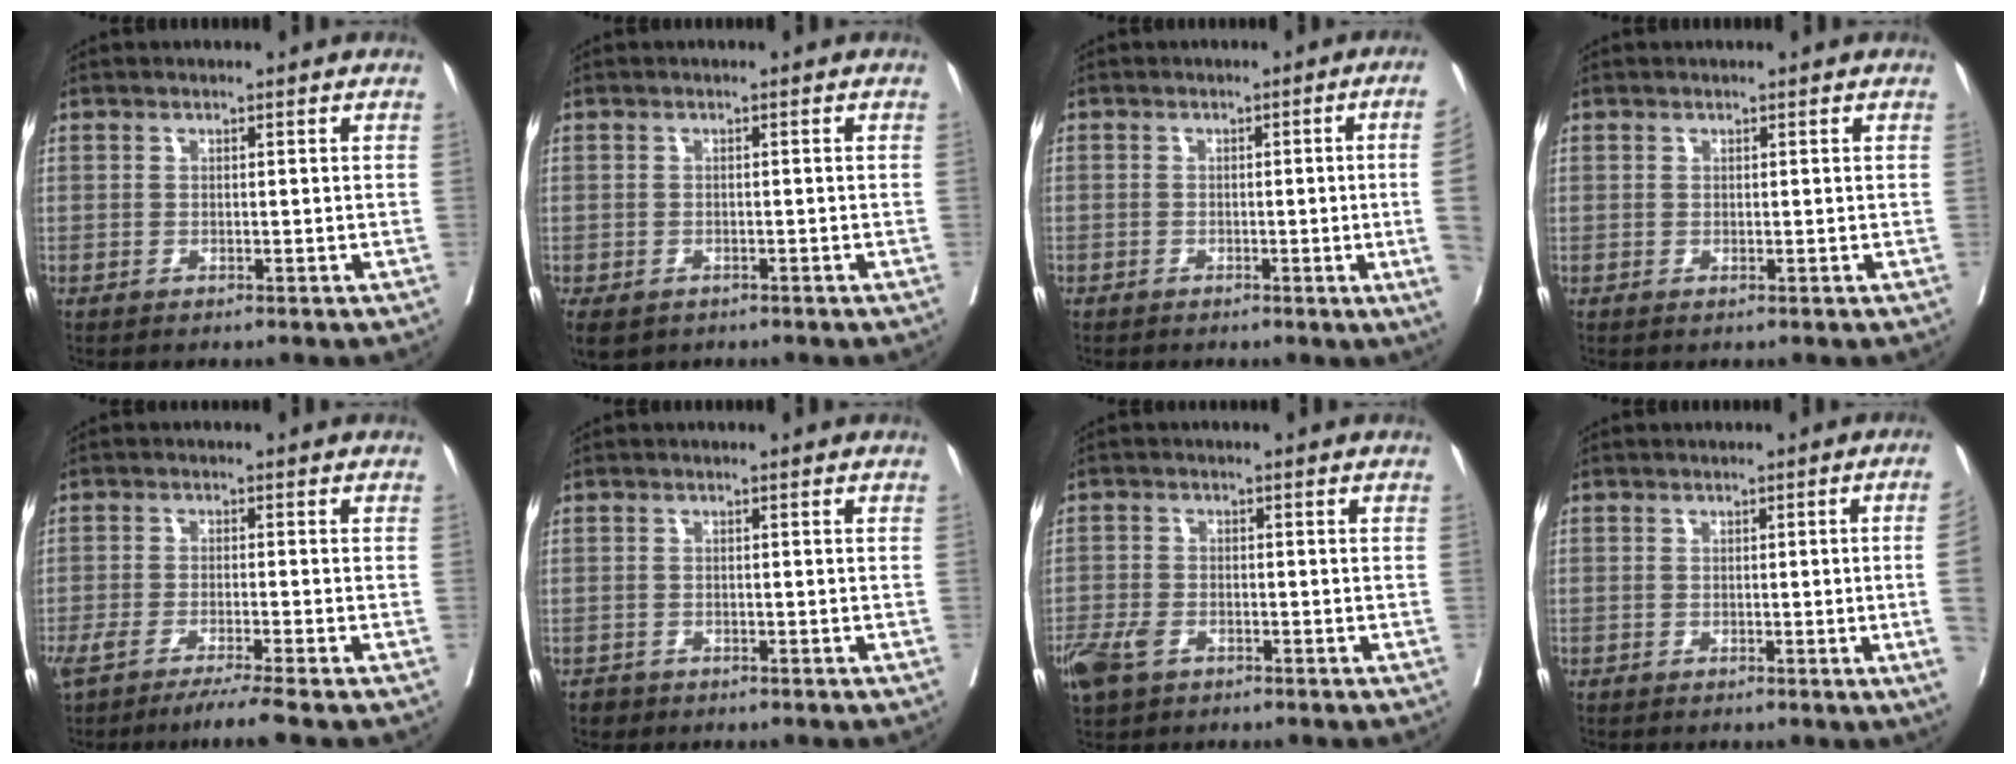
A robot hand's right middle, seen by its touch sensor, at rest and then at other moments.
{"total": 7.9, "force": [-4.5, 5.5, 3.4], "torque": [-0.090, -0.014, -0.059]}
{"total": 7.0, "force": [-1.1, -2.0, 6.6], "torque": [-0.063, -0.014, -0.019]}
{"total": 0.0}
{"total": 6.9, "force": [-5.4, -1.0, 4.0], "torque": [-0.055, -0.018, -0.089]}
{"total": 1.4, "force": [-1.0, 0.9, 0.0], "torque": [-0.005, 0.002, -0.017]}
{"total": 5.5, "force": [-3.3, 3.1, 3.2], "torque": [-0.068, -0.005, -0.062]}
{"total": 5.1, "force": [-0.8, -1.6, 4.8], "torque": [-0.049, -0.011, -0.010]}